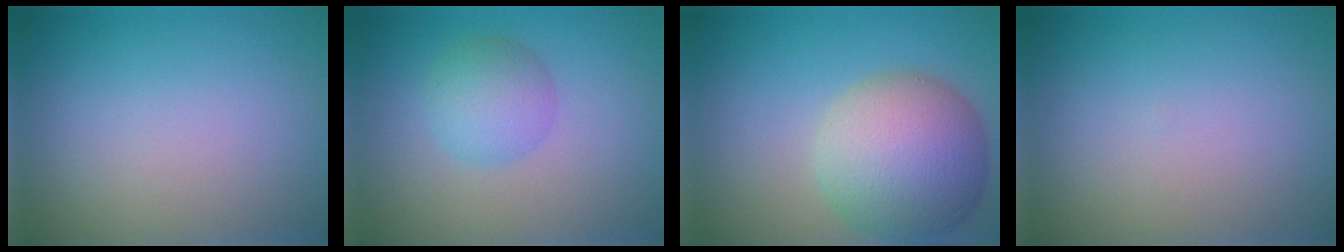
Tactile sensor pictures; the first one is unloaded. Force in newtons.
{"total": 3.4, "press": 3.4, "slide": 0.1}
{"total": 9.3, "press": 9.3, "slide": 0.4}
{"total": 0.0}